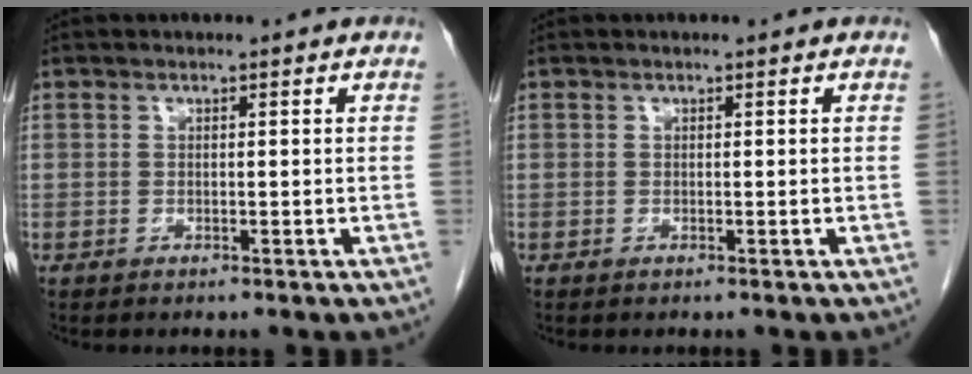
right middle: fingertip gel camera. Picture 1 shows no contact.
{"total": 0.0}